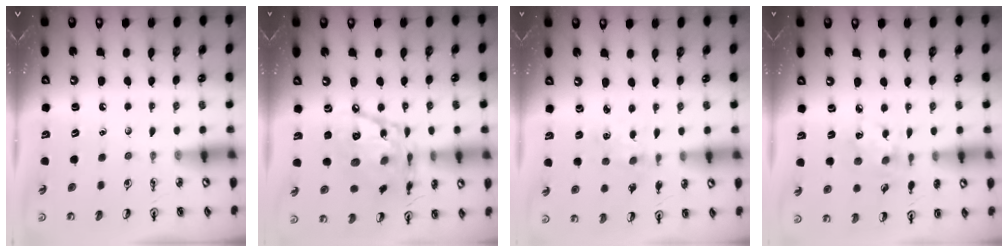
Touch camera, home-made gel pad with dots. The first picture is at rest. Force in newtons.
{"total": 18.5, "press": 18.4, "slide": 1.7}
{"total": 1.1, "press": 1.1, "slide": 0.2}
{"total": 5.9, "press": 5.7, "slide": 1.6}